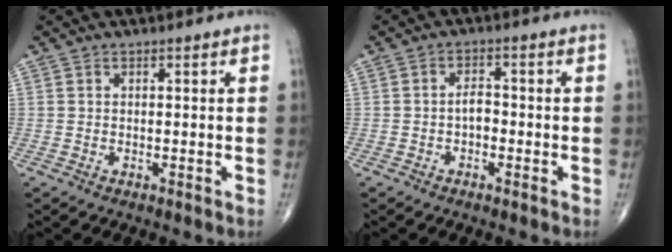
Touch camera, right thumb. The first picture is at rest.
{"total": 2.7, "force": [-0.8, 1.5, 2.1], "torque": [-0.026, 0.011, -0.018]}